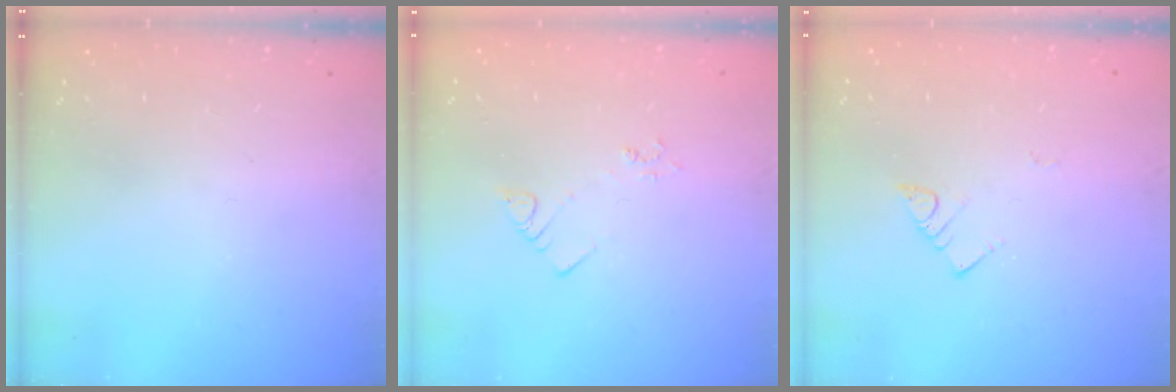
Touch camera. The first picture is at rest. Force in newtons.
{"total": 2.4, "press": 2.4, "slide": 0.4}
{"total": 3.0, "press": 3.0, "slide": 0.2}